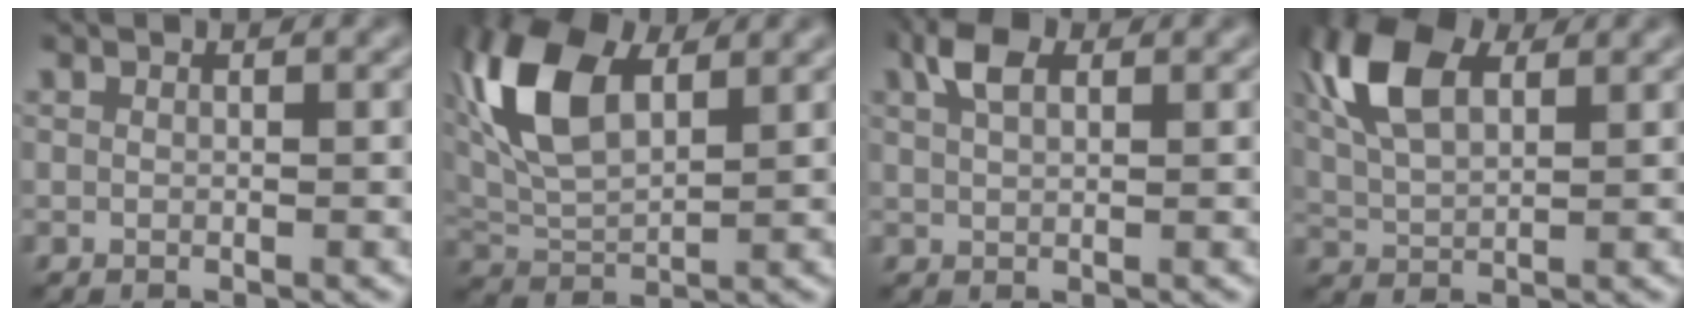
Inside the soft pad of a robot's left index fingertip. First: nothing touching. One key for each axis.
{"total": 10.8, "fx": 4.5, "fy": 5.3, "fz": 8.2, "tx": -0.197, "ty": 0.024, "tz": 0.082}
{"total": 3.1, "fx": 1.6, "fy": 1.6, "fz": 2.1, "tx": -0.047, "ty": 0.010, "tz": 0.030}
{"total": 8.8, "fx": 3.8, "fy": 4.5, "fz": 6.6, "tx": -0.159, "ty": 0.026, "tz": 0.067}